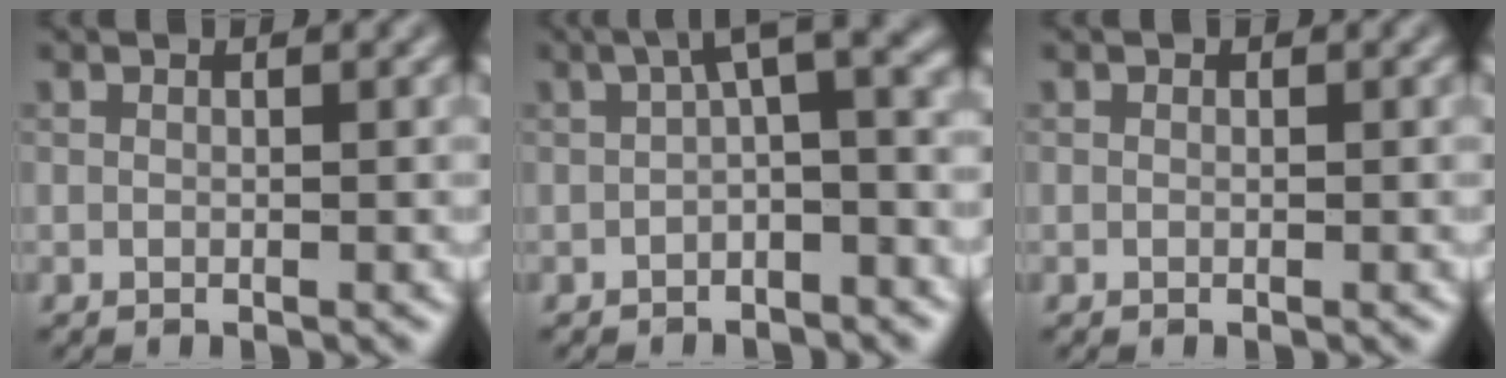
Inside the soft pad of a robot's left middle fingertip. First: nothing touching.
{"total": 4.9, "force": [0.0, 1.7, 4.7], "torque": [-0.059, 0.021, -0.013]}
{"total": 0.0}